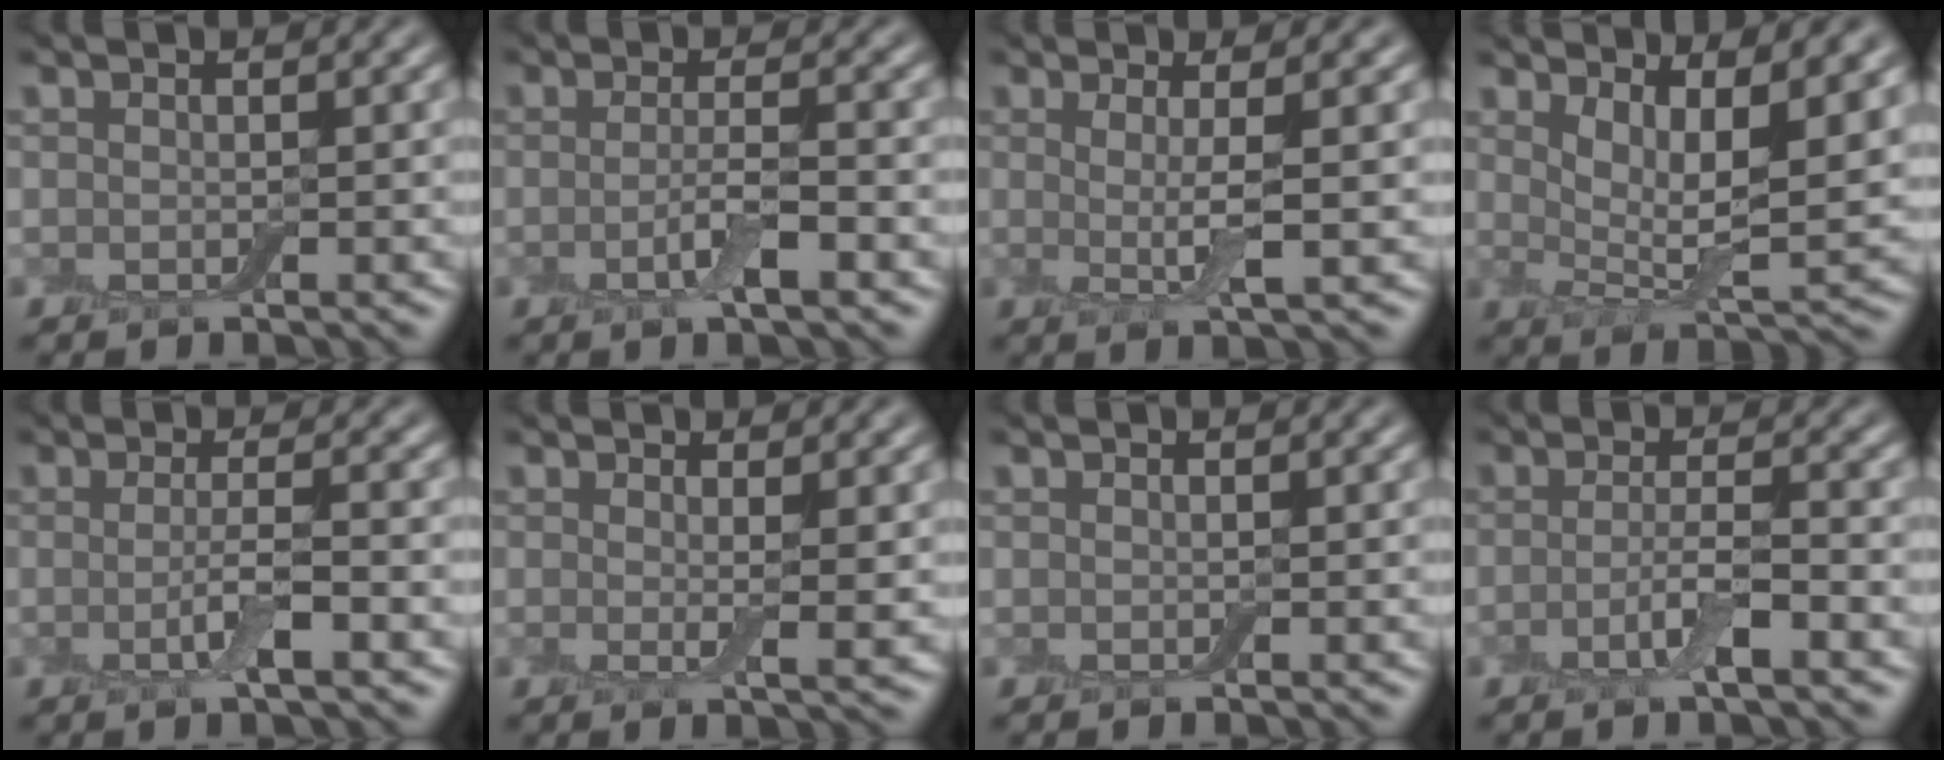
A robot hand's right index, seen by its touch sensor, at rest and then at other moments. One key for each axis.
{"total": 3.1, "fx": -0.7, "fy": 0.6, "fz": 2.9, "tx": -0.056, "ty": -0.005, "tz": -0.017}
{"total": 3.6, "fx": 0.4, "fy": 0.6, "fz": 3.5, "tx": -0.063, "ty": -0.009, "tz": 0.007}
{"total": 6.9, "fx": 3.1, "fy": 2.1, "fz": 5.8, "tx": -0.104, "ty": -0.012, "tz": 0.059}
{"total": 3.3, "fx": -0.5, "fy": 0.6, "fz": 3.2, "tx": -0.062, "ty": -0.010, "tz": -0.010}
{"total": 2.1, "fx": 0.3, "fy": 0.3, "fz": 2.0, "tx": -0.033, "ty": -0.011, "tz": 0.005}
{"total": 0.0}
{"total": 3.2, "fx": -1.3, "fy": 0.6, "fz": 2.8, "tx": -0.054, "ty": 0.005, "tz": -0.030}